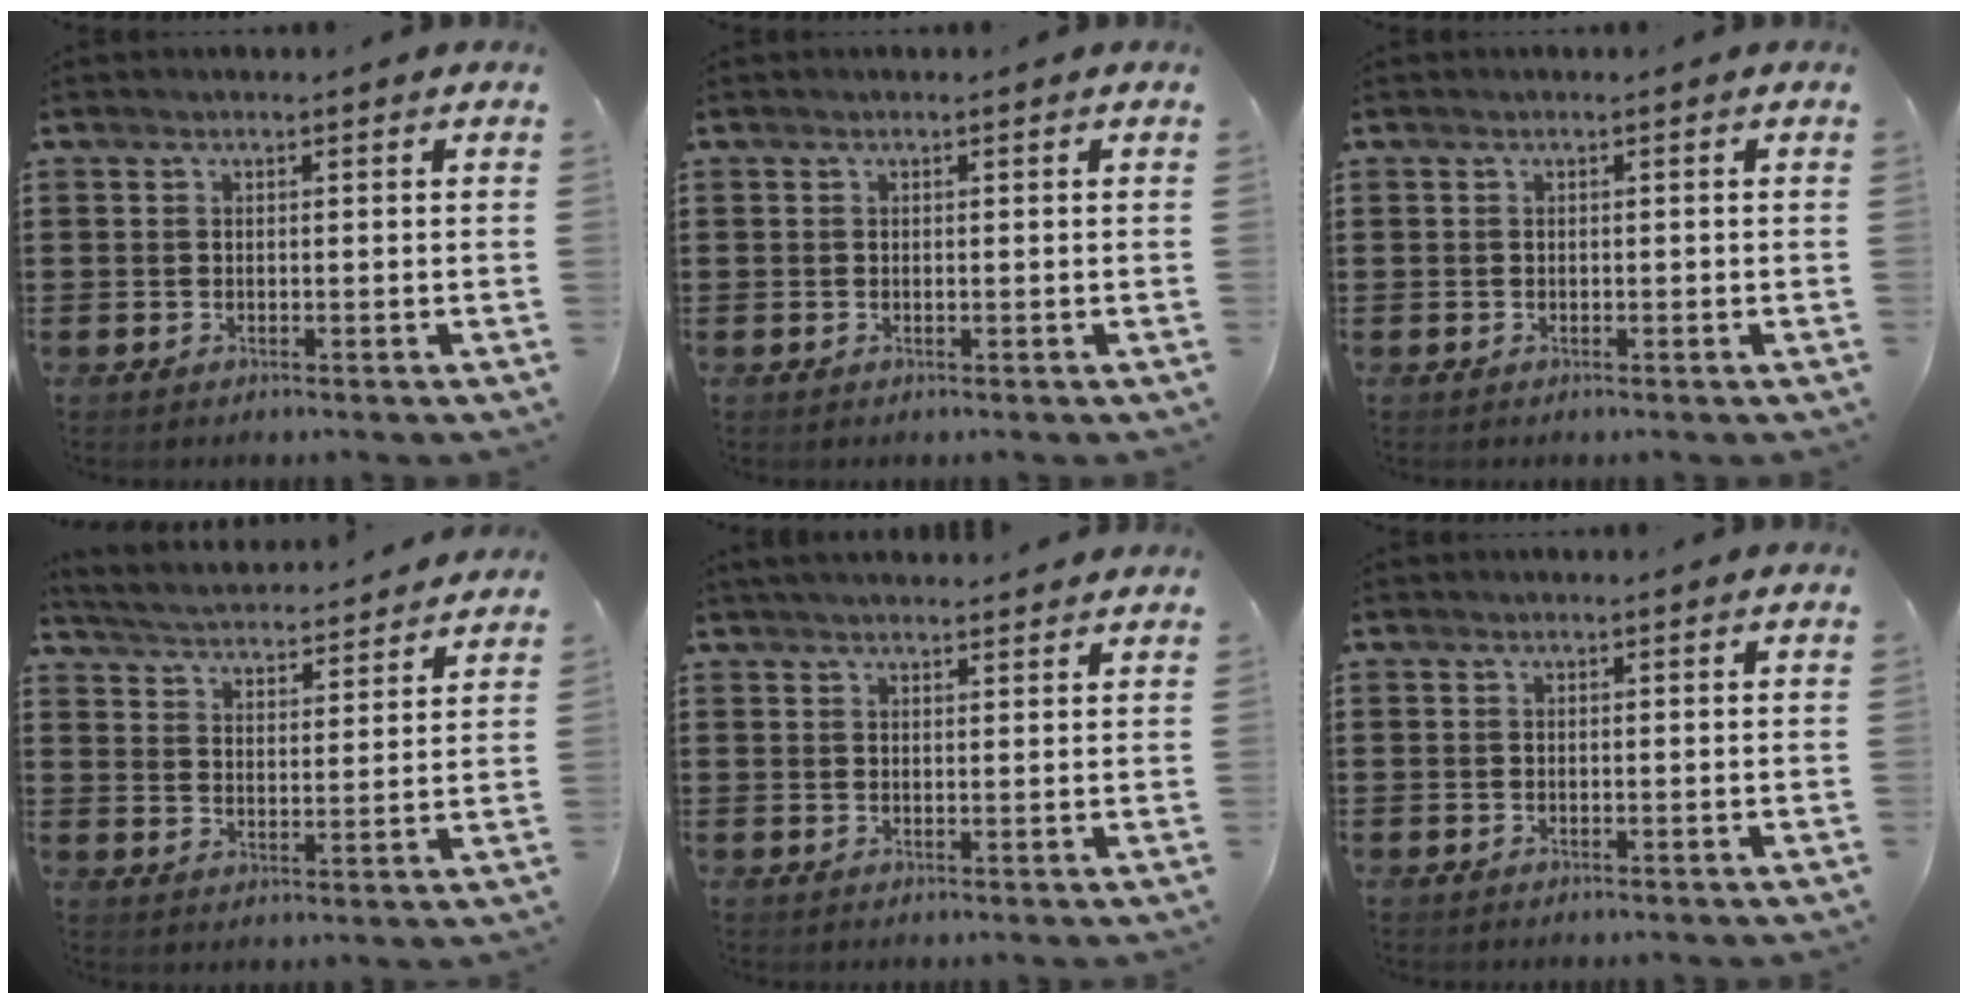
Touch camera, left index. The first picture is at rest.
{"total": 0.0}
{"total": 0.0}
{"total": 3.6, "force": [3.6, -0.3, 0.1], "torque": [-0.026, -0.032, 0.055]}
{"total": 2.4, "force": [2.3, 0.2, 0.6], "torque": [-0.017, 0.002, 0.045]}
{"total": 0.0}